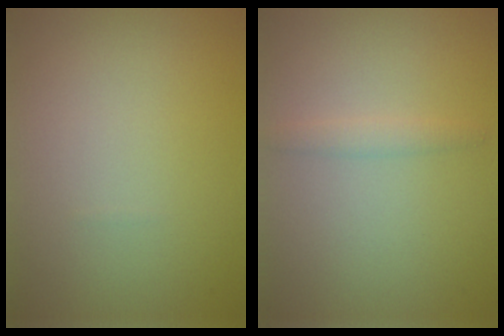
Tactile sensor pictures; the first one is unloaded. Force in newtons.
{"total": 1.1, "press": 1.1, "slide": 0.0}